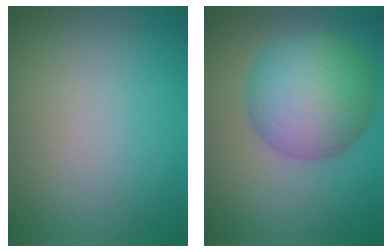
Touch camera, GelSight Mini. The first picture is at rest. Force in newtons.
{"total": 9.1, "press": 9.1, "slide": 0.2}